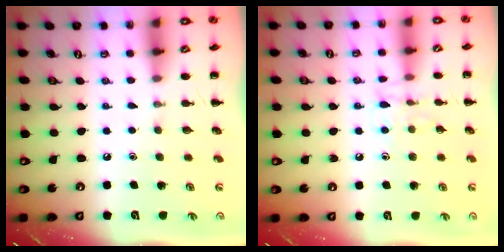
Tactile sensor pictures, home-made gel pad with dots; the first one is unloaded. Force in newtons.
{"total": 7.0, "press": 6.9, "slide": 1.1}